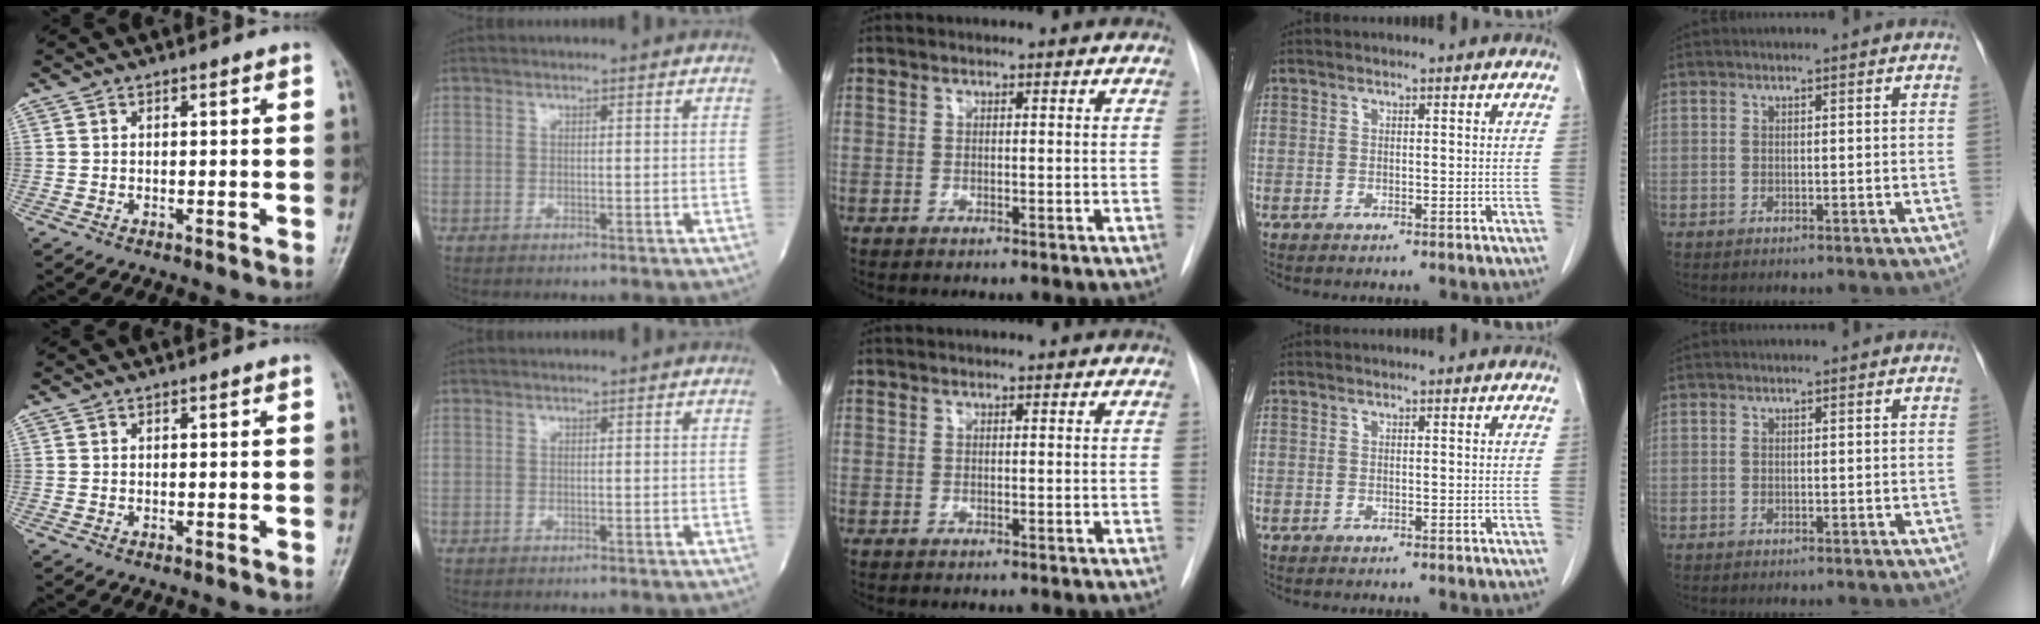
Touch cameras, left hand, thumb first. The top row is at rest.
{}